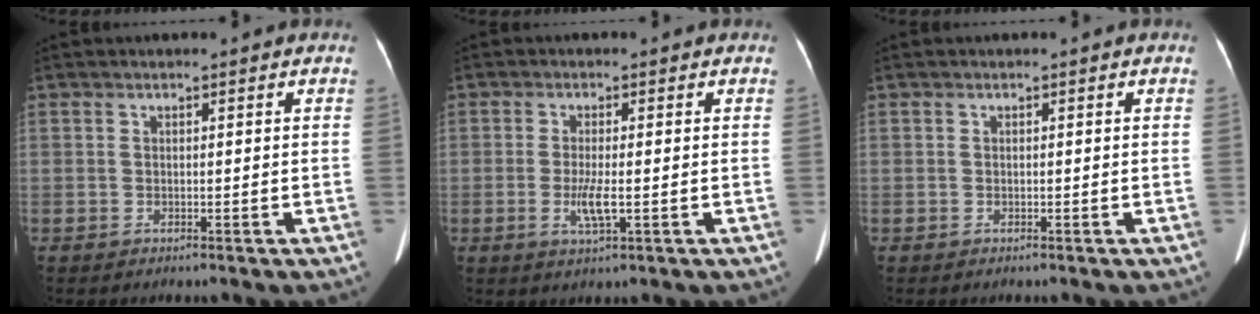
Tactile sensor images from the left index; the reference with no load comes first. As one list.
[{"total": 3.4, "force": [-0.7, 0.5, 3.3], "torque": [-0.070, -0.006, -0.011]}, {"total": 0.0}]